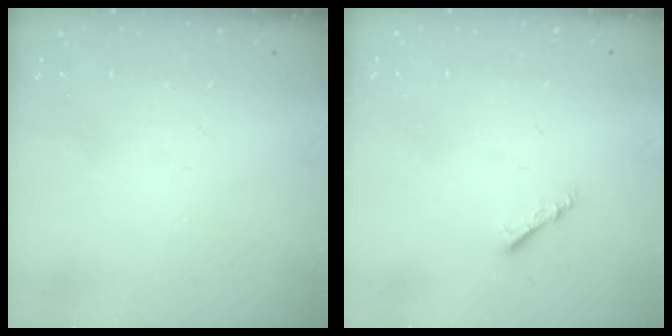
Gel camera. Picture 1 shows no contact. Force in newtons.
{"total": 3.0, "press": 2.9, "slide": 0.6}